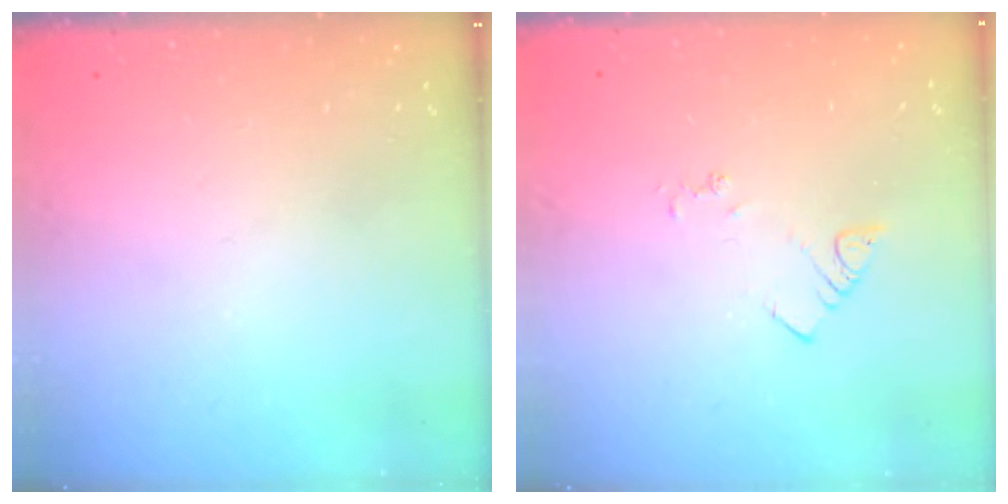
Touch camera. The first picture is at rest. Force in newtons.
{"total": 3.0, "press": 3.0, "slide": 0.4}